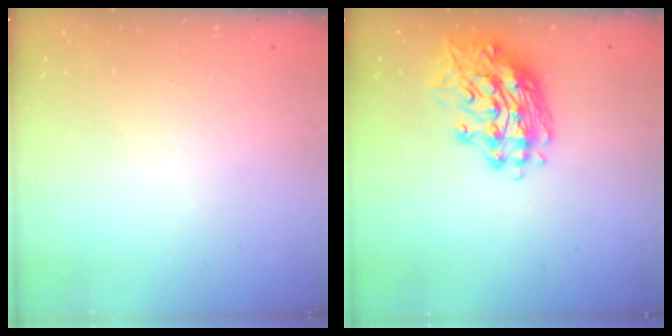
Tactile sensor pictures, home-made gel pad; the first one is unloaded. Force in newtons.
{"total": 15.0, "press": 14.9, "slide": 1.4}